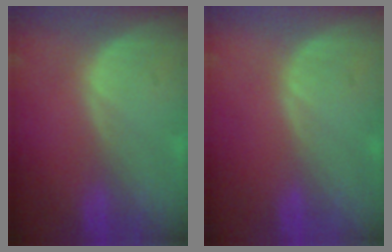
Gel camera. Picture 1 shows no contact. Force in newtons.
{"total": 0.0}